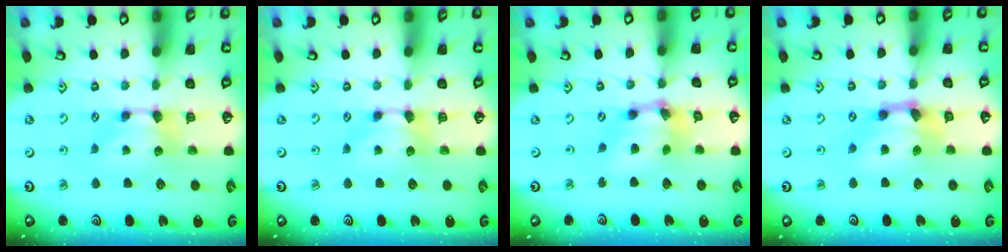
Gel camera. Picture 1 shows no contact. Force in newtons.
{"total": 0.0}
{"total": 6.0, "press": 5.6, "slide": 2.2}
{"total": 3.2, "press": 2.6, "slide": 1.8}